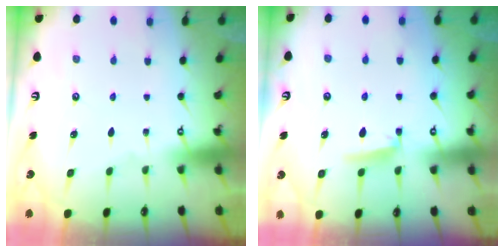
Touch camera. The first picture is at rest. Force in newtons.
{"total": 5.4, "press": 5.3, "slide": 0.9}